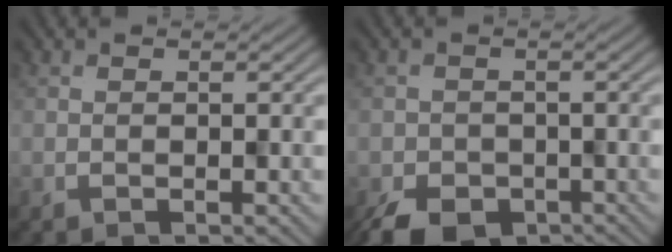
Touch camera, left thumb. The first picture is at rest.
{"total": 5.4, "force": [-3.7, 3.3, 2.1], "torque": [-0.038, -0.021, -0.056]}